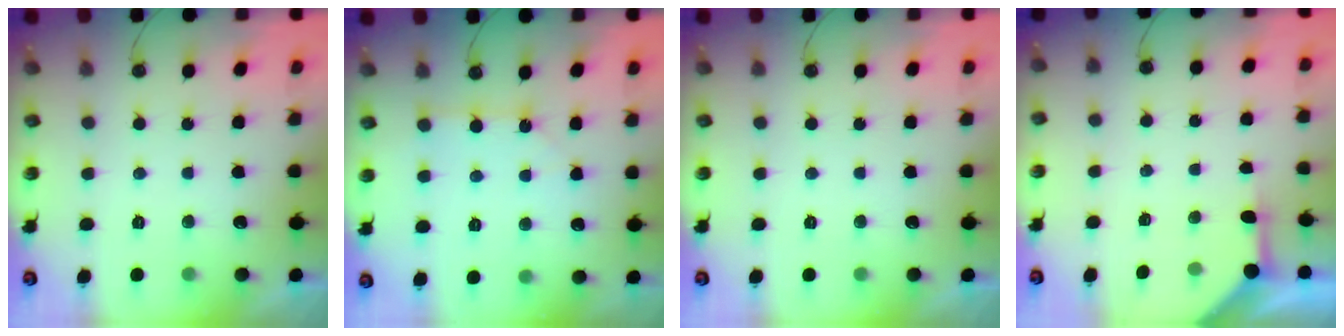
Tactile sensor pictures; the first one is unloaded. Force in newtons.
{"total": 1.8, "press": 1.8, "slide": 0.1}
{"total": 0.0}
{"total": 3.7, "press": 3.7, "slide": 0.4}